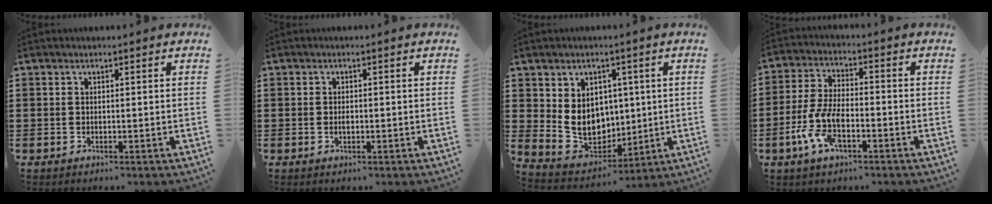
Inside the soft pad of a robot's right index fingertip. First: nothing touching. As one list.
[{"total": 1.0, "force": [-0.1, 0.5, 0.8], "torque": [-0.017, 0.001, -0.002]}, {"total": 8.2, "force": [1.1, 7.0, 4.1], "torque": [-0.100, -0.005, 0.027]}, {"total": 7.9, "force": [-3.2, 3.4, 6.3], "torque": [-0.154, -0.007, -0.067]}]